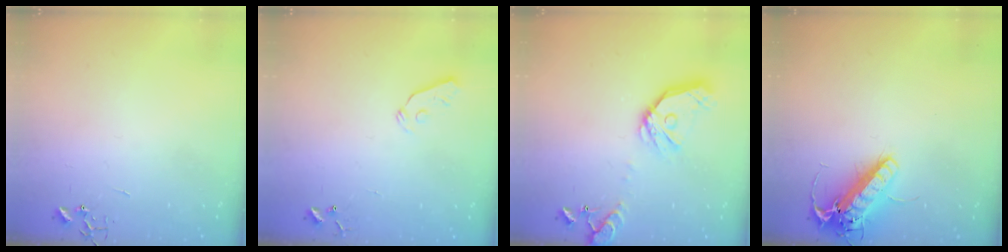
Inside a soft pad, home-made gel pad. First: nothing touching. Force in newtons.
{"total": 3.8, "press": 3.7, "slide": 0.7}
{"total": 16.8, "press": 16.6, "slide": 2.9}
{"total": 15.6, "press": 15.3, "slide": 3.2}